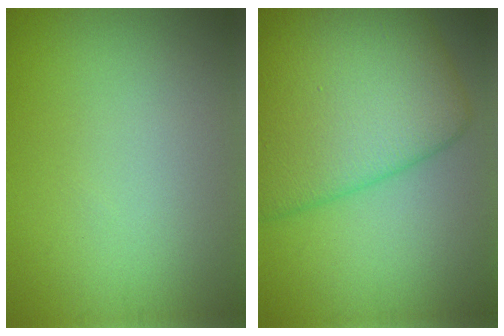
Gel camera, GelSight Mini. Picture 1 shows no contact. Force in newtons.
{"total": 11.3, "press": 11.3, "slide": 0.4}